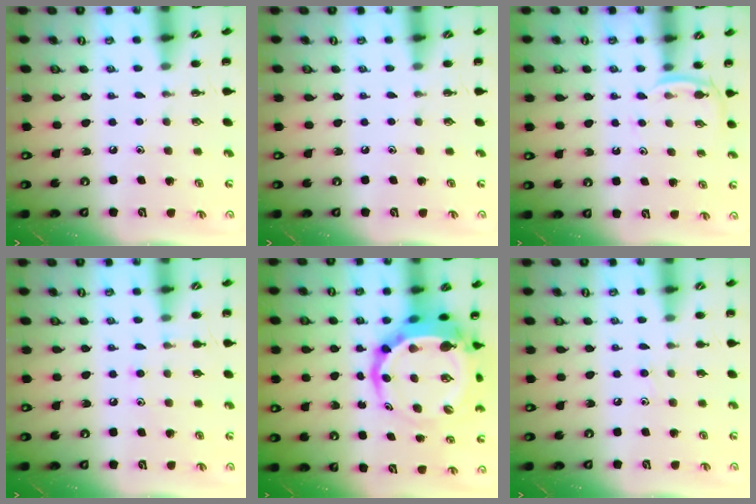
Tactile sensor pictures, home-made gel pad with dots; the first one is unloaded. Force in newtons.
{"total": 0.0}
{"total": 3.8, "press": 3.6, "slide": 1.2}
{"total": 5.8, "press": 5.5, "slide": 1.7}
{"total": 9.3, "press": 9.0, "slide": 2.4}
{"total": 4.5, "press": 4.1, "slide": 1.9}